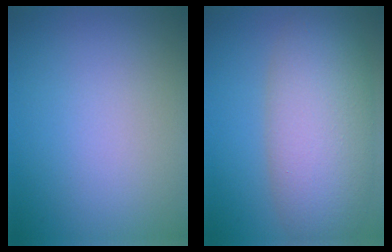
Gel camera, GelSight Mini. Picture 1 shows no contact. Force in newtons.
{"total": 8.3, "press": 8.3, "slide": 0.5}